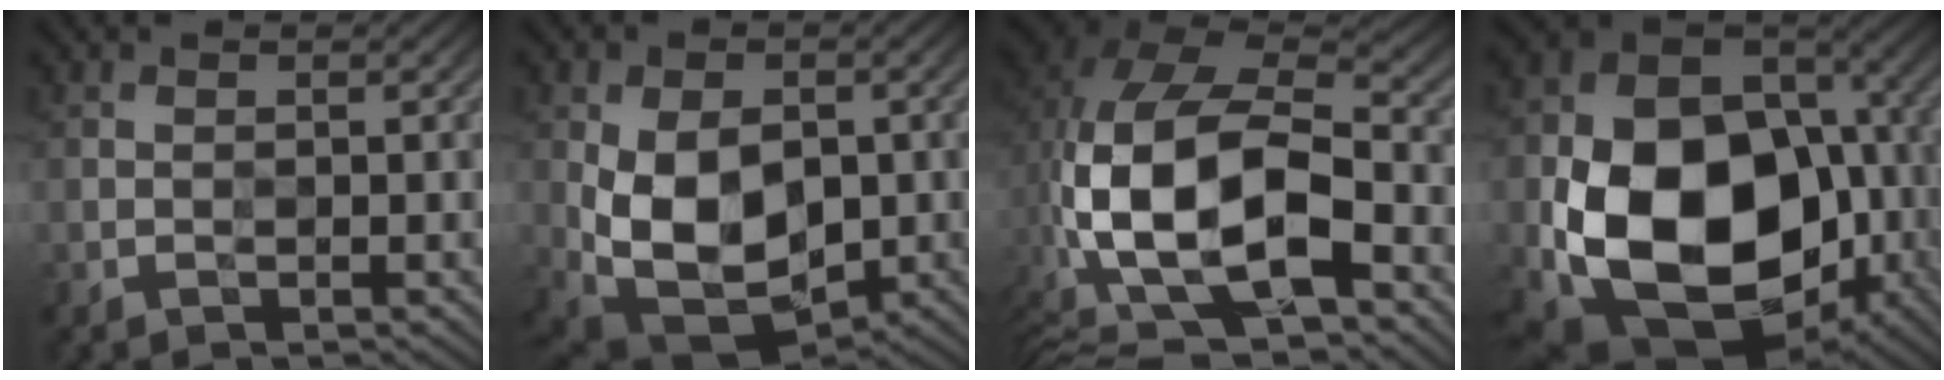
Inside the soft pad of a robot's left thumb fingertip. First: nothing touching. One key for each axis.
{"total": 12.8, "fx": -1.7, "fy": 8.3, "fz": 9.5, "tx": -0.193, "ty": -0.031, "tz": -0.021}
{"total": 16.3, "fx": -3.4, "fy": 9.5, "fz": 12.9, "tx": -0.261, "ty": -0.024, "tz": -0.053}
{"total": 20.3, "fx": -3.8, "fy": 14.8, "fz": 13.3, "tx": -0.288, "ty": -0.059, "tz": -0.038}